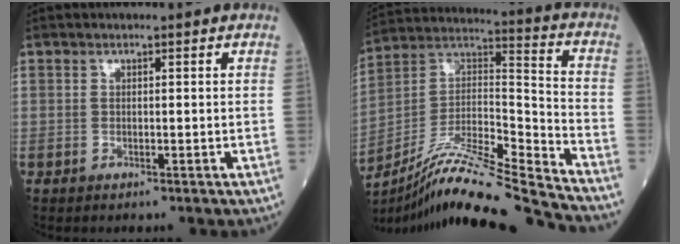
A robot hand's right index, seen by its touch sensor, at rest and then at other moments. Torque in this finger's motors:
{"motor_torque": [0.38, -0.53, 0.37, 0.09]}